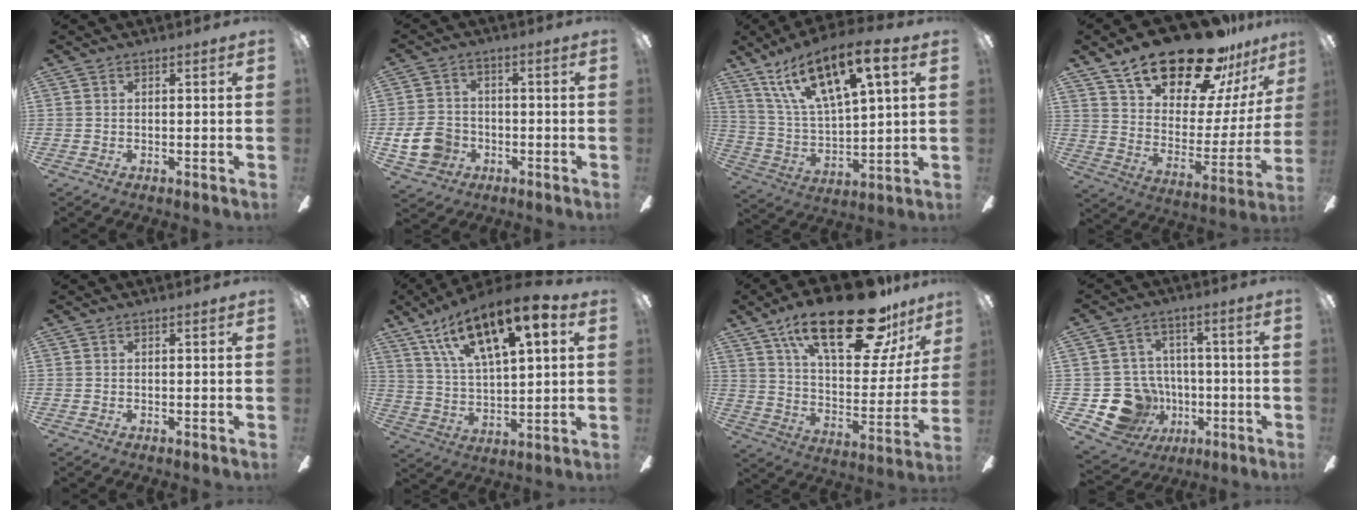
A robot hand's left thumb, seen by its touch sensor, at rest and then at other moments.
{"total": 9.6, "force": [-2.8, 7.9, 4.8], "torque": [-0.112, 0.025, -0.049]}
{"total": 18.6, "force": [12.0, 5.8, 13.0], "torque": [-0.252, -0.055, 0.203]}
{"total": 25.0, "force": [19.5, 9.2, 12.7], "torque": [-0.208, -0.129, 0.341]}
{"total": 0.0}
{"total": 18.3, "force": [11.4, 6.6, 12.7], "torque": [-0.228, -0.046, 0.195]}
{"total": 28.3, "force": [18.3, 10.4, 19.0], "torque": [-0.294, -0.102, 0.302]}
{"total": 14.6, "force": [-4.8, 12.8, 5.1], "torque": [-0.106, 0.035, -0.068]}